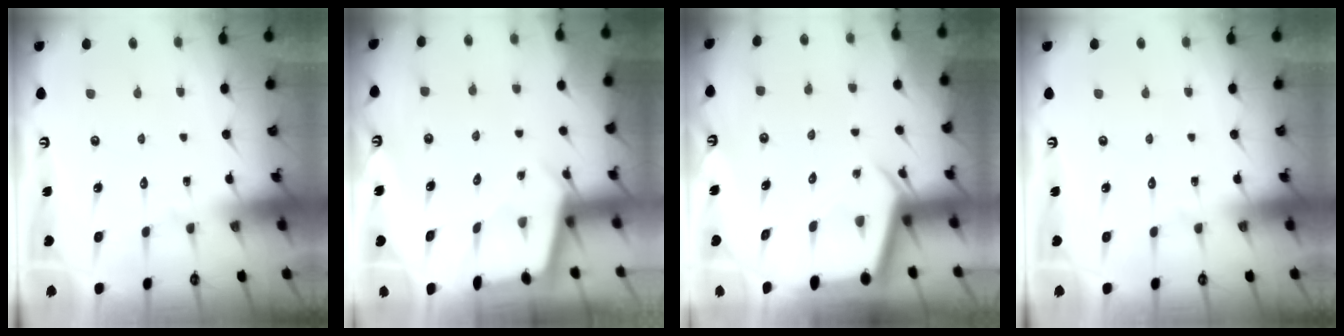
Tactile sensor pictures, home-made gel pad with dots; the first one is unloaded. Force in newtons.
{"total": 2.4, "press": 2.4, "slide": 0.3}
{"total": 3.5, "press": 3.5, "slide": 0.3}
{"total": 0.0}